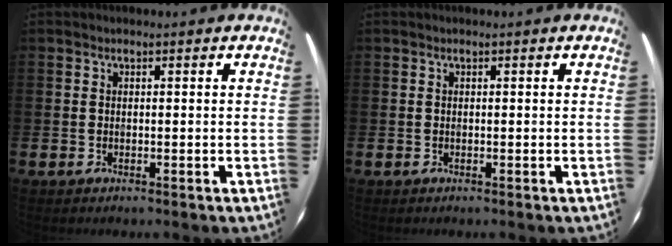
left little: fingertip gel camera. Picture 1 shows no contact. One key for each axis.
{"total": 0.0}